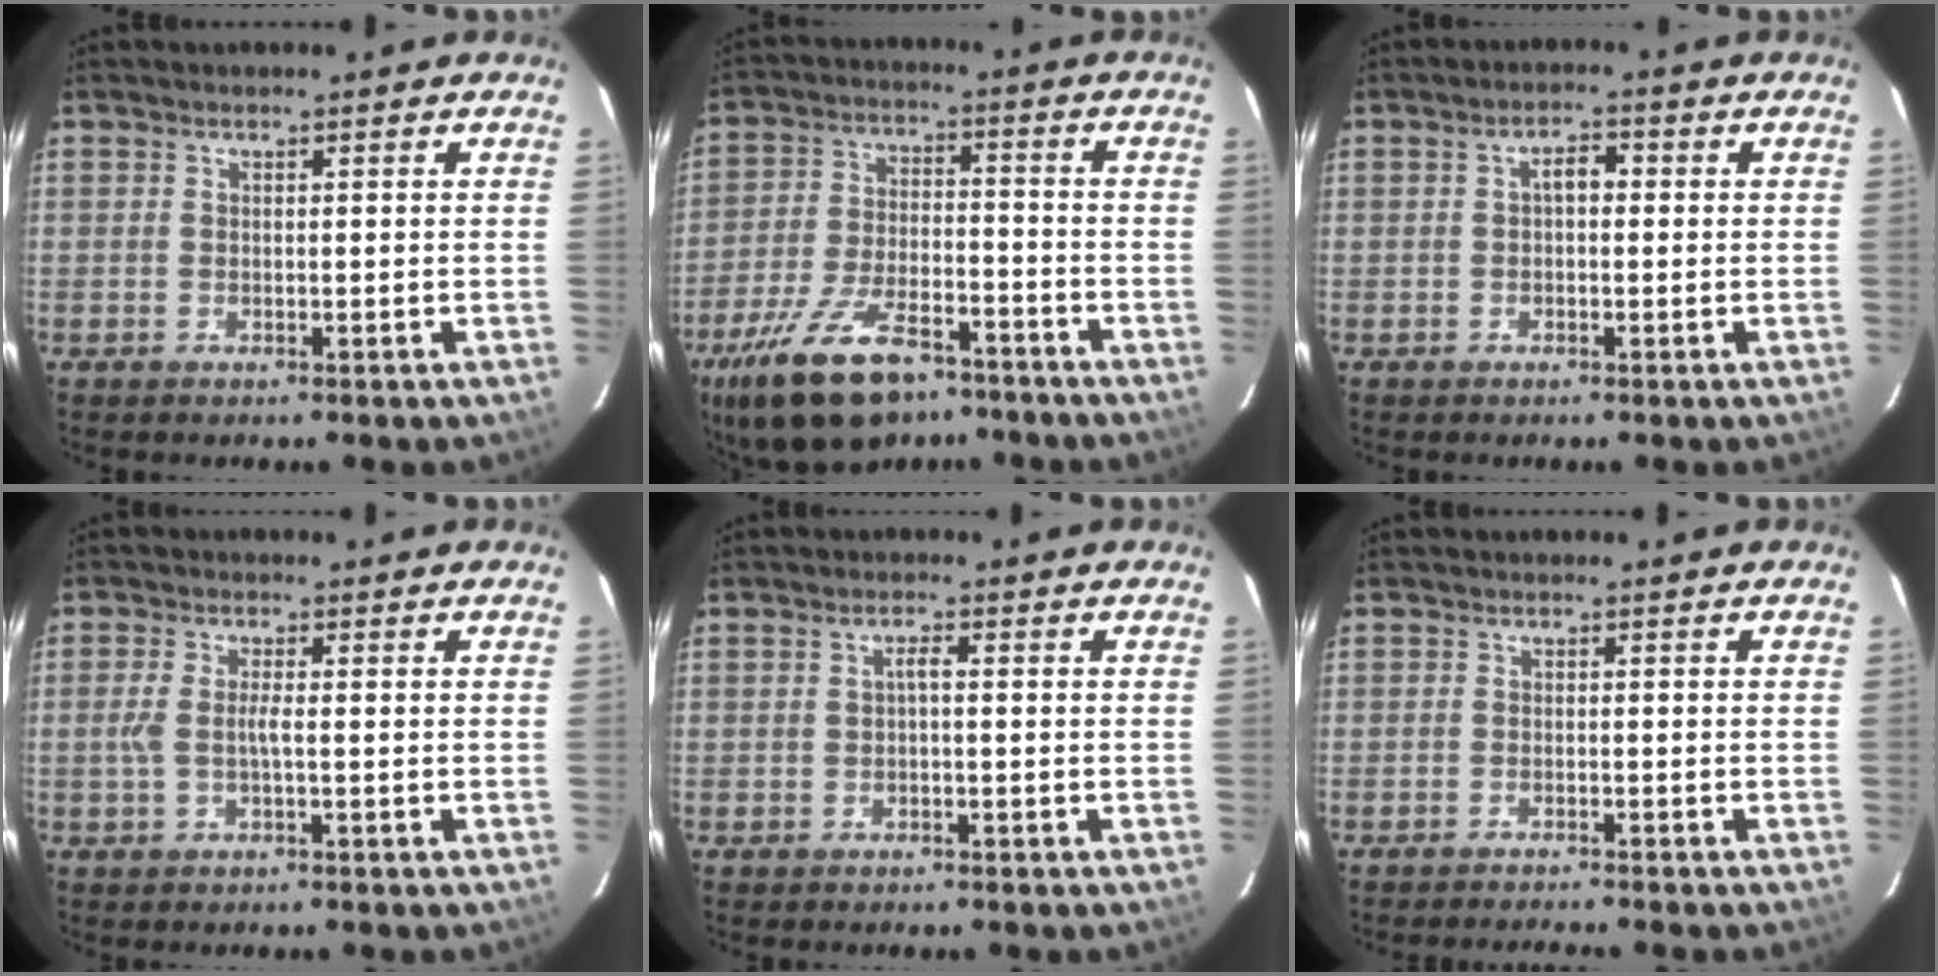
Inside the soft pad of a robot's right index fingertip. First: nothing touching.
{"total": 17.3, "force": [-12.0, 7.4, 10.0], "torque": [-0.210, -0.022, -0.204]}
{"total": 2.6, "force": [0.1, 1.5, 2.2], "torque": [-0.037, 0.012, 0.000]}
{"total": 3.1, "force": [-0.5, 0.4, 3.0], "torque": [-0.062, 0.003, -0.009]}
{"total": 1.2, "force": [-0.3, 0.1, 1.2], "torque": [-0.022, 0.007, -0.005]}
{"total": 4.8, "force": [-4.6, -0.2, 1.5], "torque": [-0.042, -0.007, -0.072]}